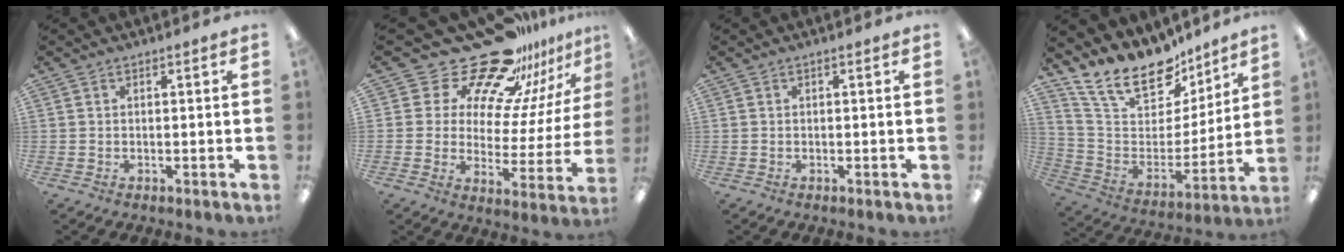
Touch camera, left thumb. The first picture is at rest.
{"total": 20.2, "force": [17.1, 8.5, 6.4], "torque": [-0.116, -0.136, 0.302]}
{"total": 0.0}
{"total": 19.6, "force": [15.9, 8.6, 7.6], "torque": [-0.153, -0.111, 0.288]}